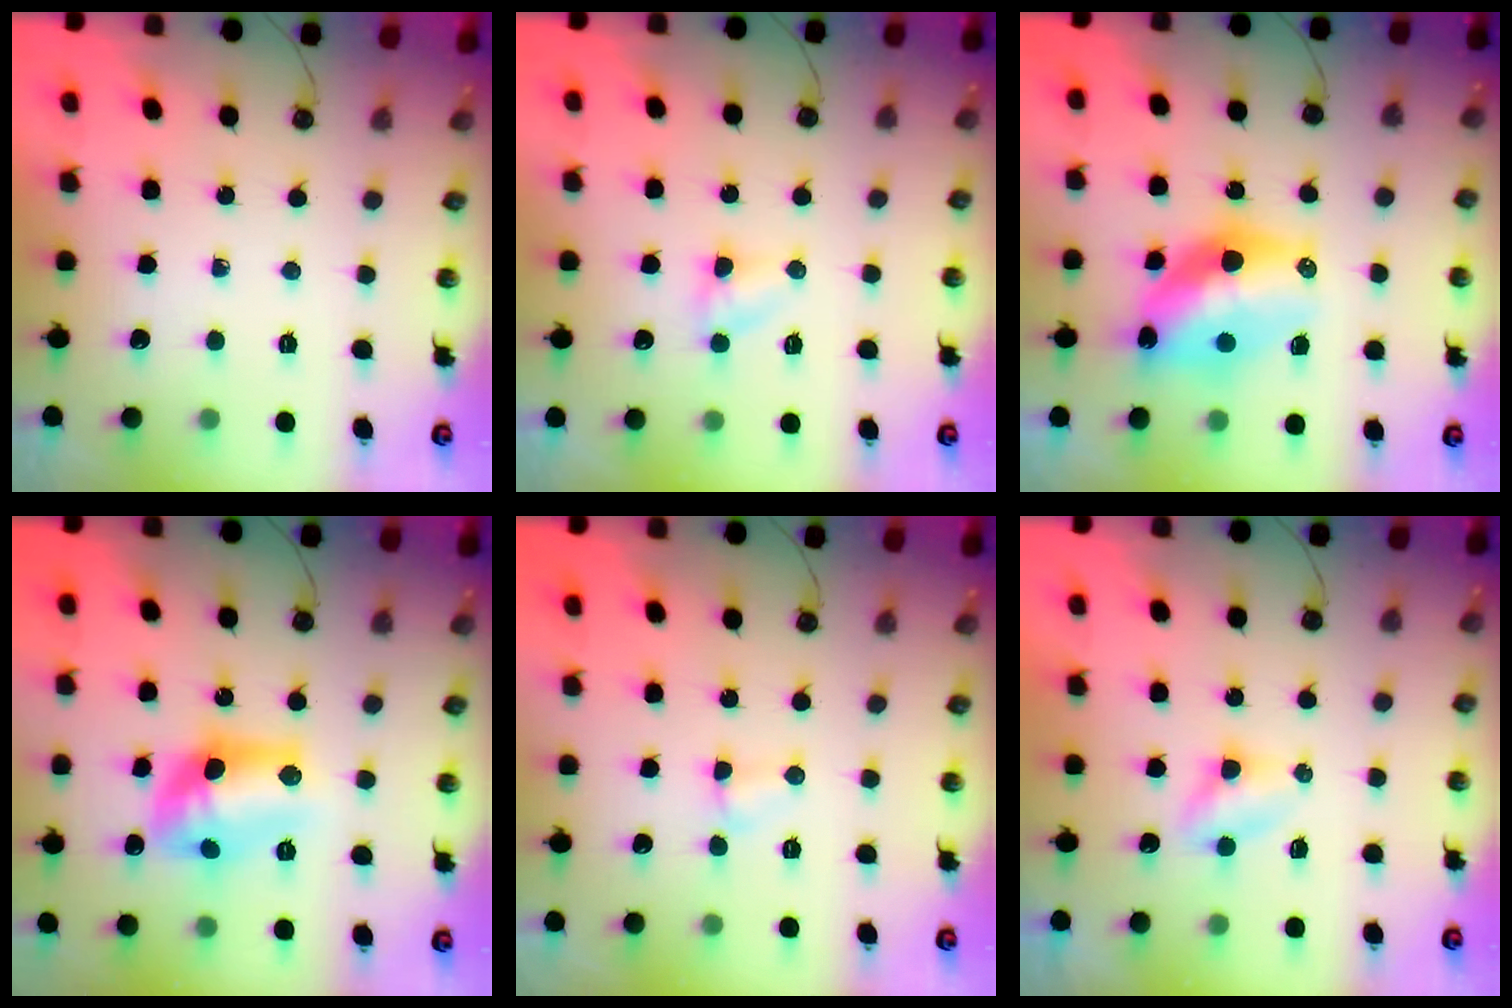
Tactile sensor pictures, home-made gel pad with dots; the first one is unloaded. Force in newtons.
{"total": 3.3, "press": 3.3, "slide": 0.3}
{"total": 13.8, "press": 13.7, "slide": 1.5}
{"total": 13.7, "press": 13.7, "slide": 0.8}
{"total": 2.5, "press": 2.5, "slide": 0.5}
{"total": 2.9, "press": 2.9, "slide": 0.3}